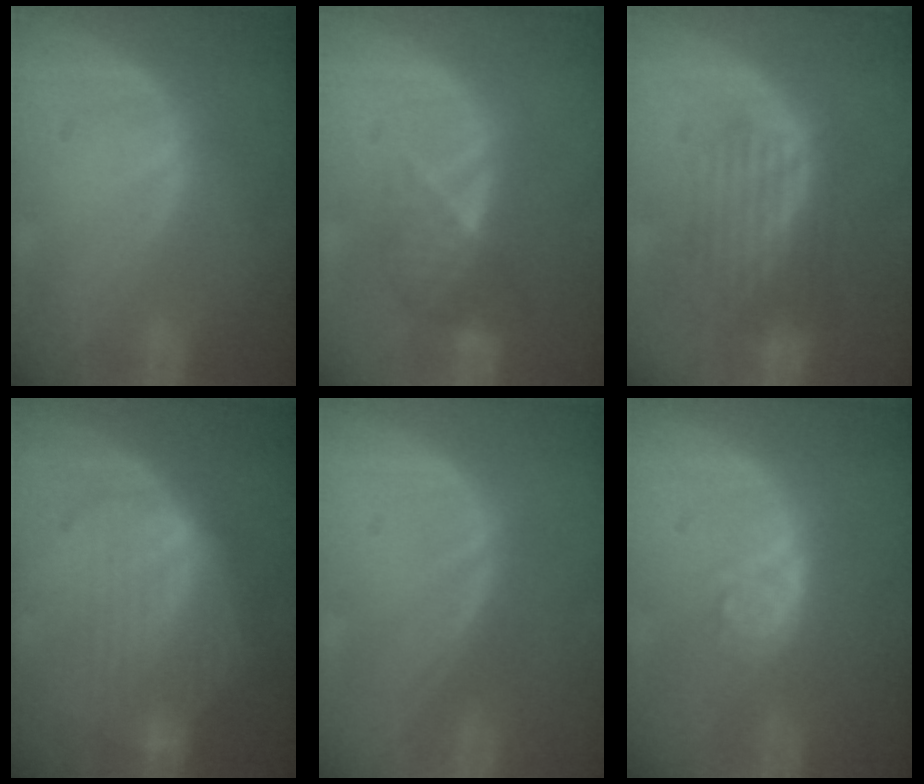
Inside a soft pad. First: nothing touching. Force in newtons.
{"total": 4.1, "press": 3.8, "slide": 1.4}
{"total": 6.3, "press": 6.3, "slide": 0.6}
{"total": 7.6, "press": 7.4, "slide": 1.9}
{"total": 0.0}
{"total": 4.0, "press": 3.6, "slide": 1.9}